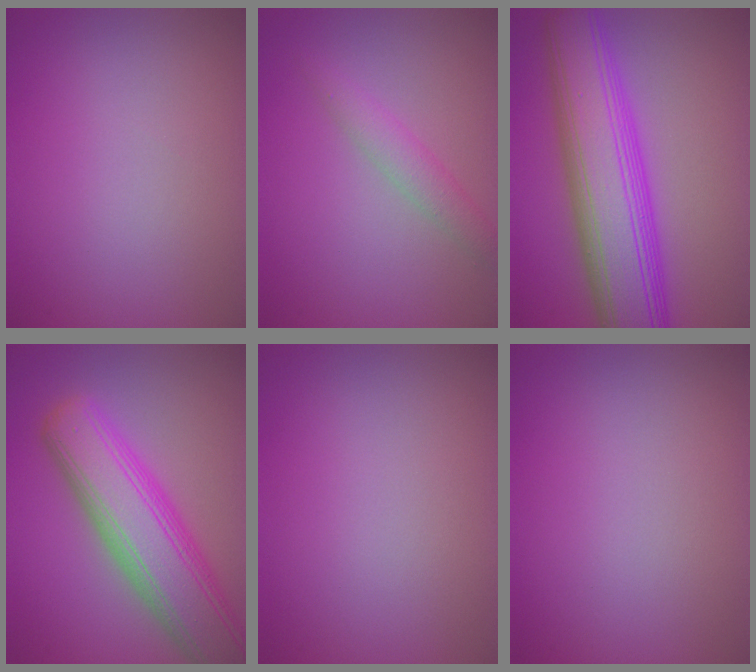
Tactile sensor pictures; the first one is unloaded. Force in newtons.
{"total": 1.9, "press": 1.9, "slide": 0.1}
{"total": 10.6, "press": 10.6, "slide": 0.3}
{"total": 9.1, "press": 9.0, "slide": 0.9}
{"total": 0.0}
{"total": 0.0}